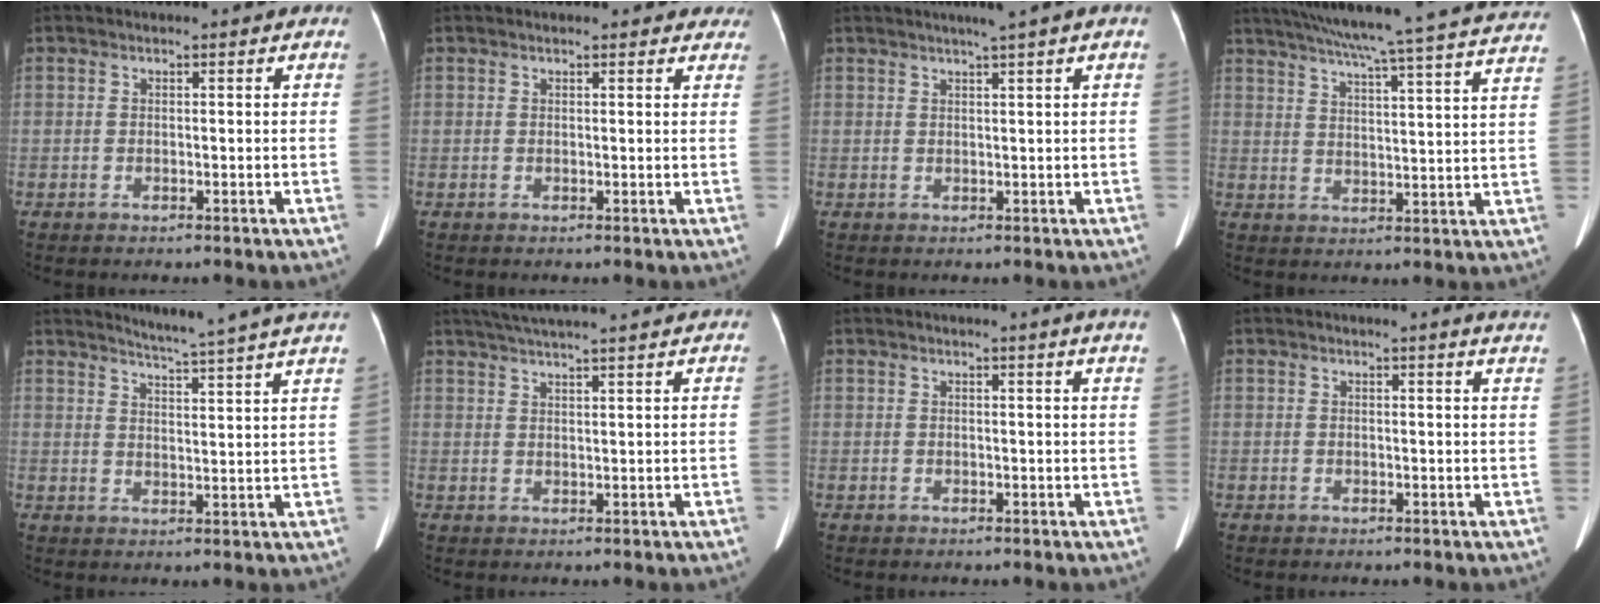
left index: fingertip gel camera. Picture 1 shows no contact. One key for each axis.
{"total": 6.3, "fx": 5.6, "fy": 2.0, "fz": 1.8, "tx": -0.006, "ty": 0.006, "tz": 0.045}
{"total": 3.2, "fx": 2.3, "fy": -0.9, "fz": 2.1, "tx": -0.031, "ty": 0.007, "tz": 0.039}
{"total": 29.6, "fx": 26.5, "fy": 0.0, "fz": 13.1, "tx": -0.213, "ty": -0.043, "tz": 0.326}
{"total": 15.9, "fx": 14.7, "fy": -2.0, "fz": 5.8, "tx": -0.095, "ty": -0.058, "tz": 0.175}
{"total": 15.3, "fx": 13.7, "fy": 0.4, "fz": 6.8, "tx": -0.119, "ty": 0.030, "tz": 0.183}
{"total": 4.7, "fx": 4.0, "fy": -1.1, "fz": 2.2, "tx": -0.029, "ty": -0.005, "tz": 0.029}
{"total": 6.8, "fx": 6.4, "fy": -0.6, "fz": 2.3, "tx": -0.024, "ty": -0.021, "tz": 0.046}